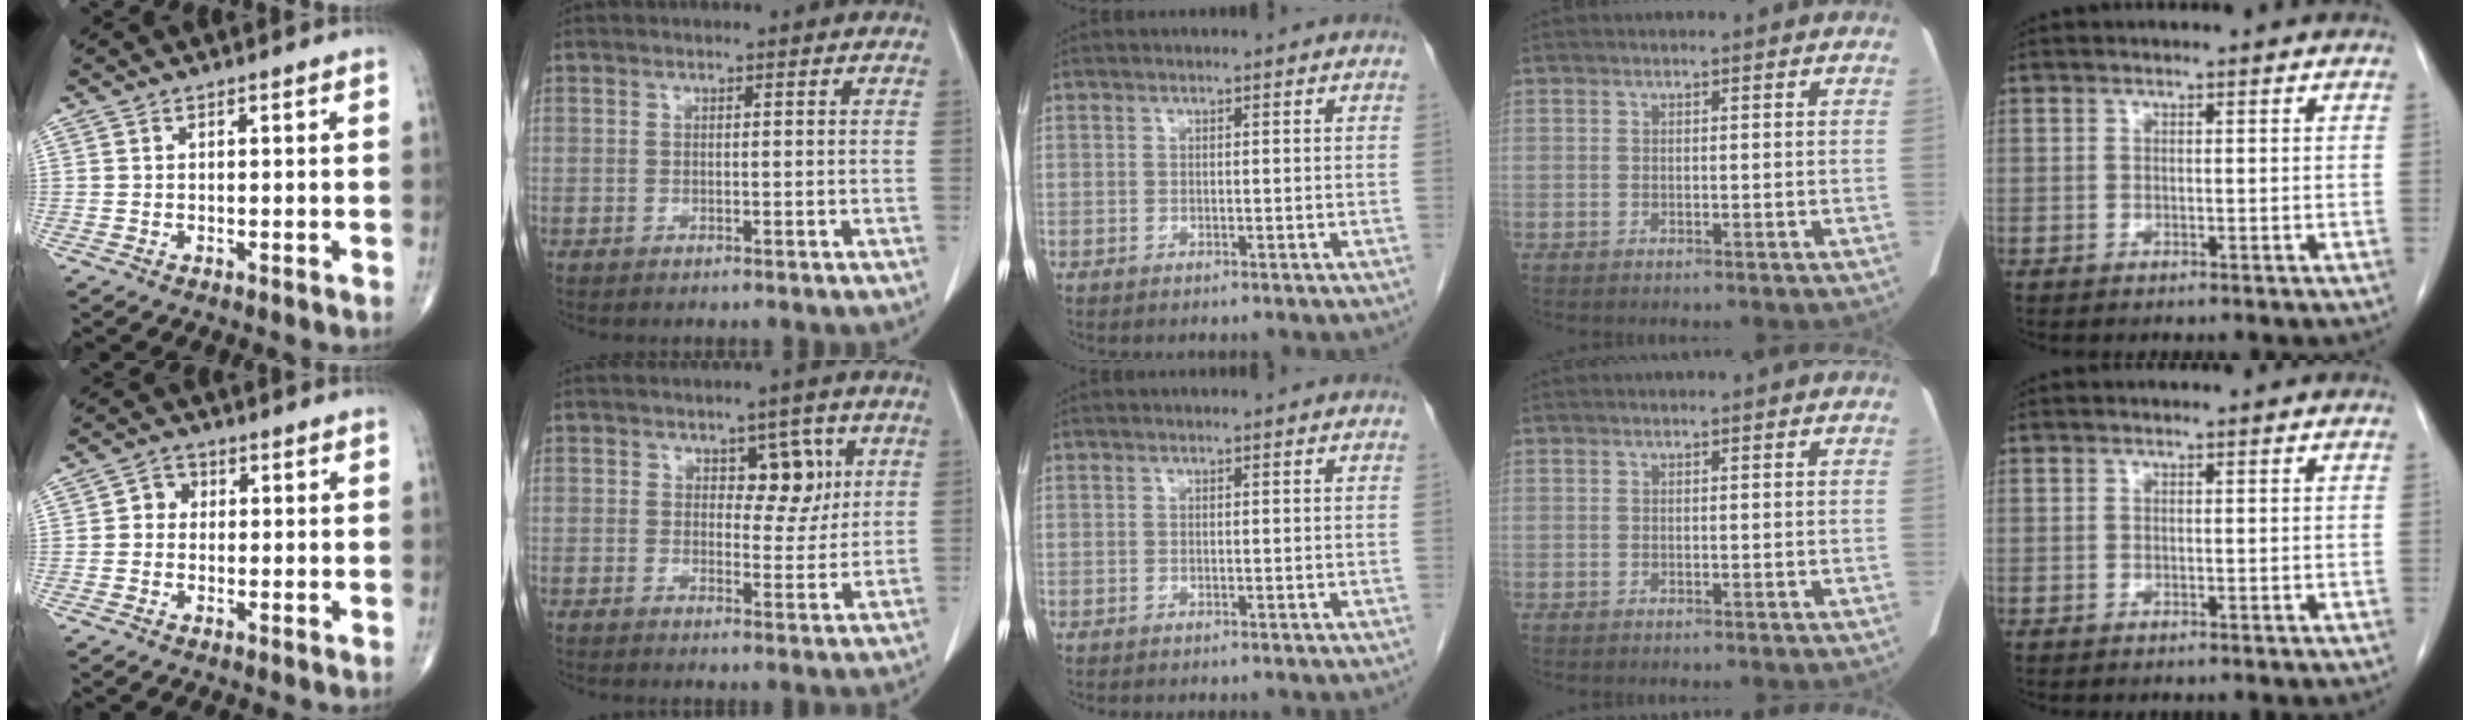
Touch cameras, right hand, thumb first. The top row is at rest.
{"thumb": {"total": 2.9, "force": [0.0, 2.6, 1.3], "torque": [0.001, 0.009, -0.011]}, "index": {"total": 5.4, "force": [1.9, 3.1, 4.0], "torque": [-0.041, 0.006, 0.029]}}